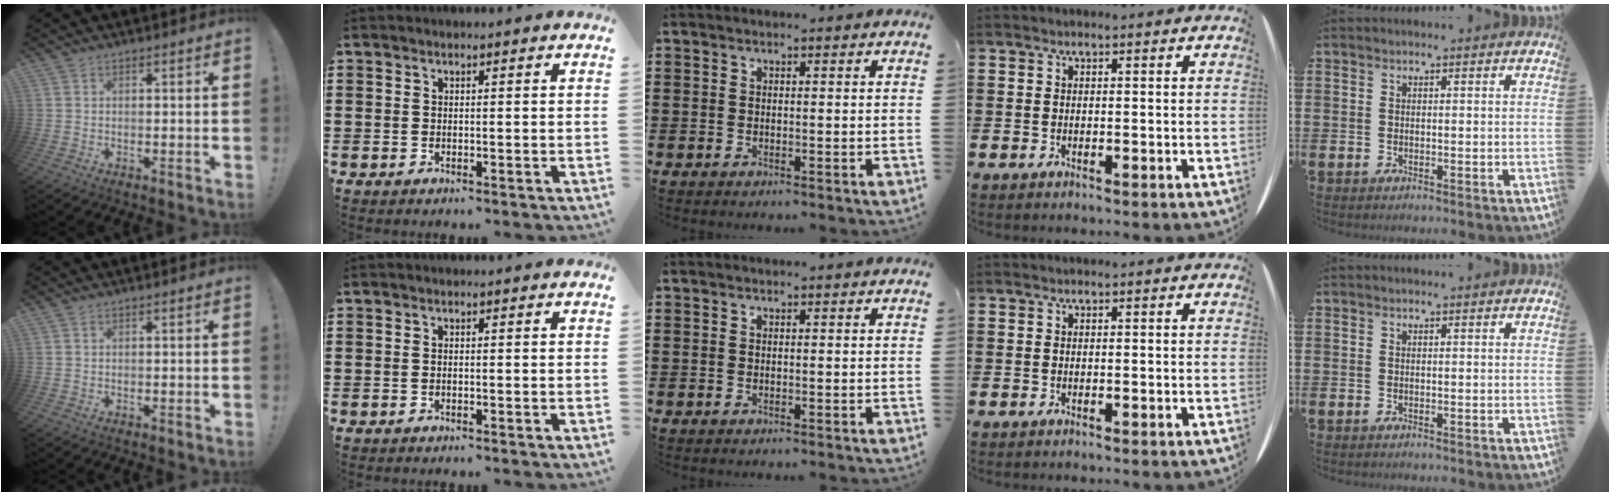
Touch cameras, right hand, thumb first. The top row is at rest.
{}